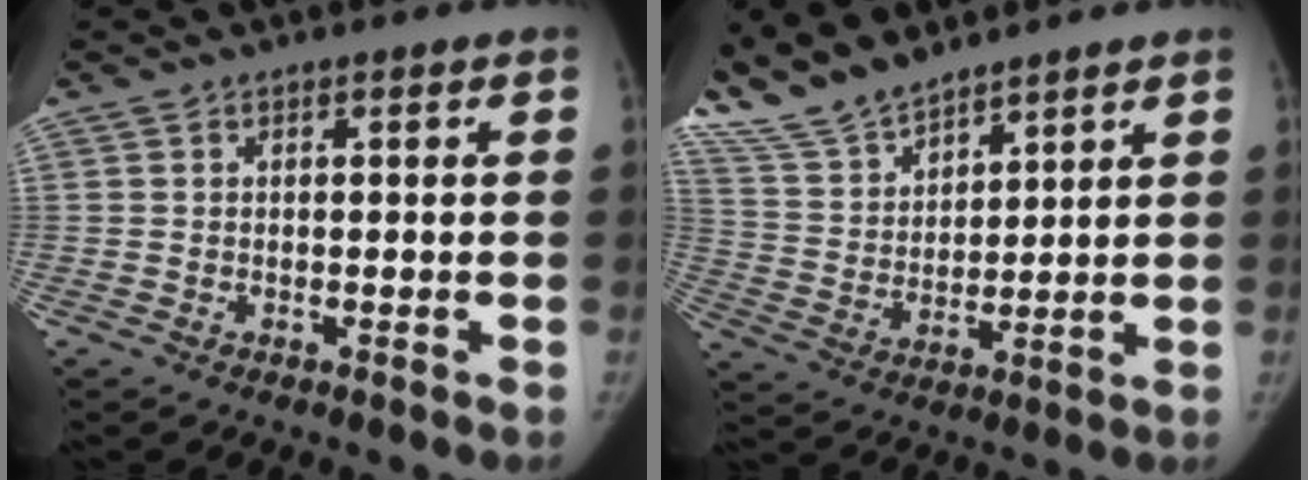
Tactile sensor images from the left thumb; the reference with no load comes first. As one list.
[{"total": 13.5, "force": [11.8, 4.5, 4.8], "torque": [-0.081, -0.041, 0.240]}]